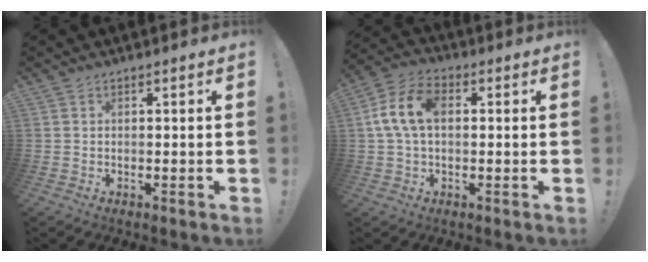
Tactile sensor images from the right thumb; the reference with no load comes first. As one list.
[{"total": 10.8, "force": [1.2, 6.7, 8.4], "torque": [-0.172, 0.011, 0.024]}]